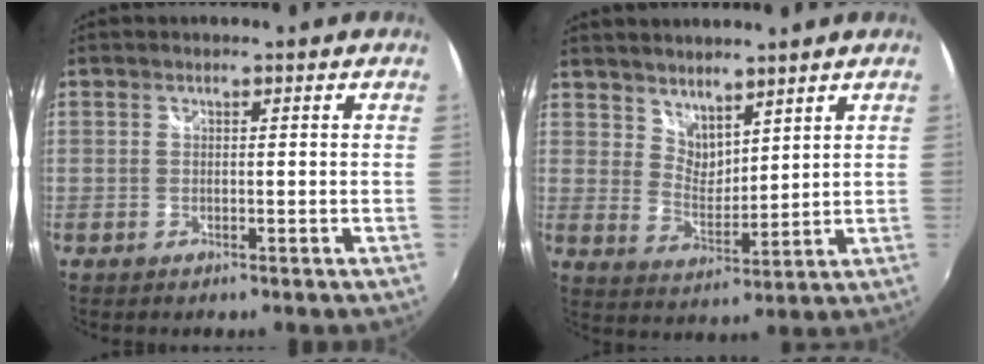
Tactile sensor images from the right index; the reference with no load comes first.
{"total": 6.5, "force": [5.5, 2.6, 2.3], "torque": [-0.031, 0.000, 0.104]}